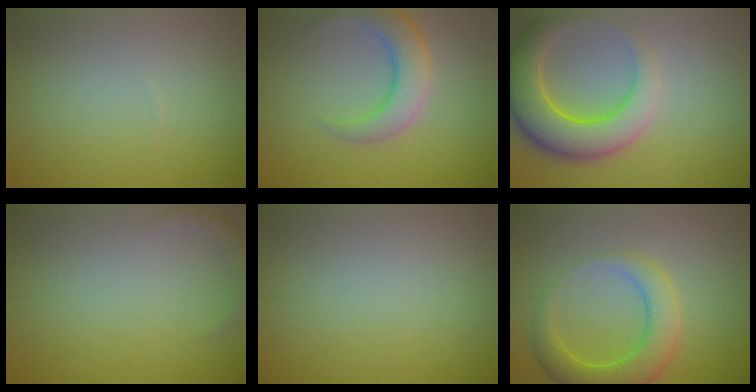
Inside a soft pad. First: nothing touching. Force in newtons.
{"total": 5.0, "press": 5.0, "slide": 0.4}
{"total": 7.6, "press": 7.6, "slide": 0.8}
{"total": 1.4, "press": 1.4, "slide": 0.1}
{"total": 0.0}
{"total": 5.4, "press": 5.4, "slide": 0.2}